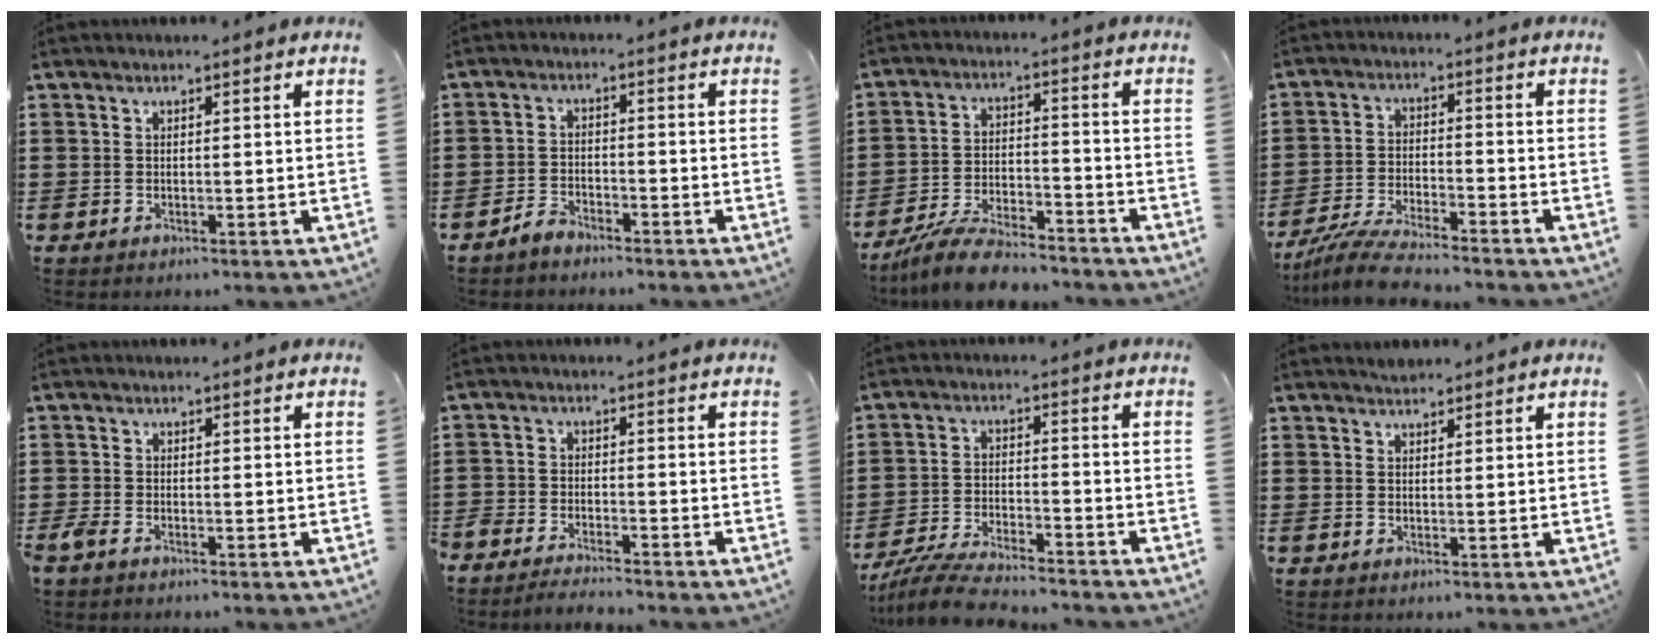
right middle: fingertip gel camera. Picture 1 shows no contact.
{"total": 2.6, "force": [-2.5, 0.7, 0.4], "torque": [-0.020, 0.004, -0.055]}
{"total": 7.9, "force": [-7.2, 1.2, 2.9], "torque": [-0.058, 0.011, -0.138]}
{"total": 6.4, "force": [-5.9, 0.4, 2.4], "torque": [-0.064, -0.009, -0.118]}
{"total": 1.3, "force": [-0.9, 0.4, 0.8], "torque": [-0.038, -0.009, -0.025]}
{"total": 3.4, "force": [-3.3, 0.3, -0.1], "torque": [-0.004, 0.002, -0.072]}
{"total": 6.9, "force": [-6.4, 0.7, 2.3], "torque": [-0.052, 0.002, -0.125]}
{"total": 1.2, "force": [1.1, 0.4, 0.0], "torque": [-0.002, 0.002, 0.022]}